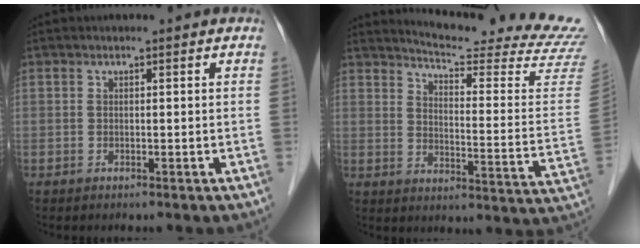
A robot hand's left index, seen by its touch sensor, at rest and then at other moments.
{"total": 21.0, "force": [20.3, -0.9, 5.3], "torque": [-0.084, -0.136, 0.237]}